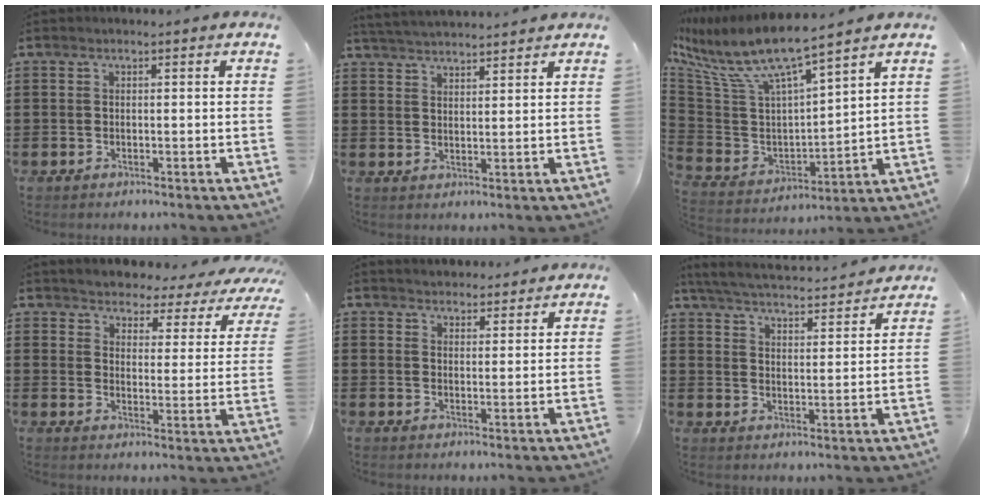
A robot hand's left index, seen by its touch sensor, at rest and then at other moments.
{"total": 3.2, "force": [3.2, -0.2, 0.1], "torque": [-0.014, -0.011, 0.059]}
{"total": 8.8, "force": [6.8, 1.4, 5.3], "torque": [-0.140, -0.055, 0.112]}
{"total": 3.2, "force": [3.1, 0.3, -0.3], "torque": [-0.021, -0.031, 0.047]}
{"total": 2.9, "force": [2.9, 0.4, -0.3], "torque": [-0.003, -0.008, 0.054]}
{"total": 4.5, "force": [4.4, -0.3, 1.1], "torque": [-0.045, -0.036, 0.070]}